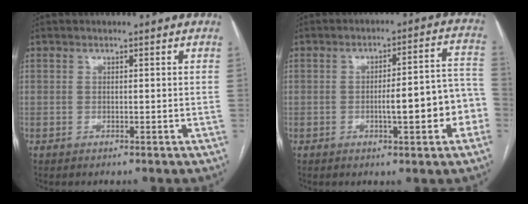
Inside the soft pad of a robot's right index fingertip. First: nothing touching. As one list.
[{"total": 9.9, "force": [-2.6, 2.2, 9.3], "torque": [-0.118, 0.031, -0.028]}]